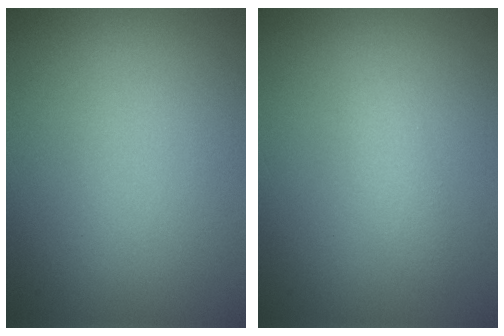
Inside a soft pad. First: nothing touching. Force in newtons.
{"total": 1.3, "press": 1.3, "slide": 0.0}